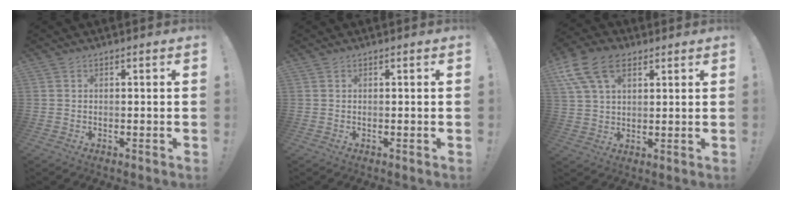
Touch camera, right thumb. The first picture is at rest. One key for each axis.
{"total": 0.0}
{"total": 13.7, "fx": 6.7, "fy": 8.5, "fz": 8.5, "tx": -0.159, "ty": -0.020, "tz": 0.126}